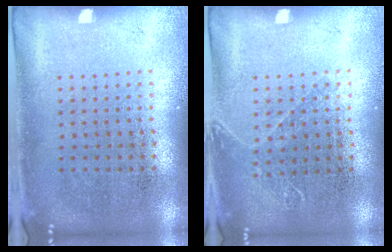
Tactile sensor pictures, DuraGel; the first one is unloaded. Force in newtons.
{"total": 1.0, "press": 0.9, "slide": 0.3}